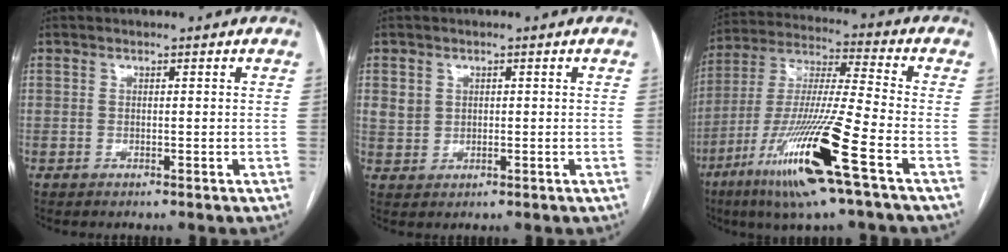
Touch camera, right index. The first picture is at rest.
{"total": 2.9, "force": [1.0, 2.6, 0.7], "torque": [-0.014, 0.006, 0.025]}
{"total": 18.6, "force": [-8.9, -0.1, 16.3], "torque": [-0.345, -0.037, -0.170]}